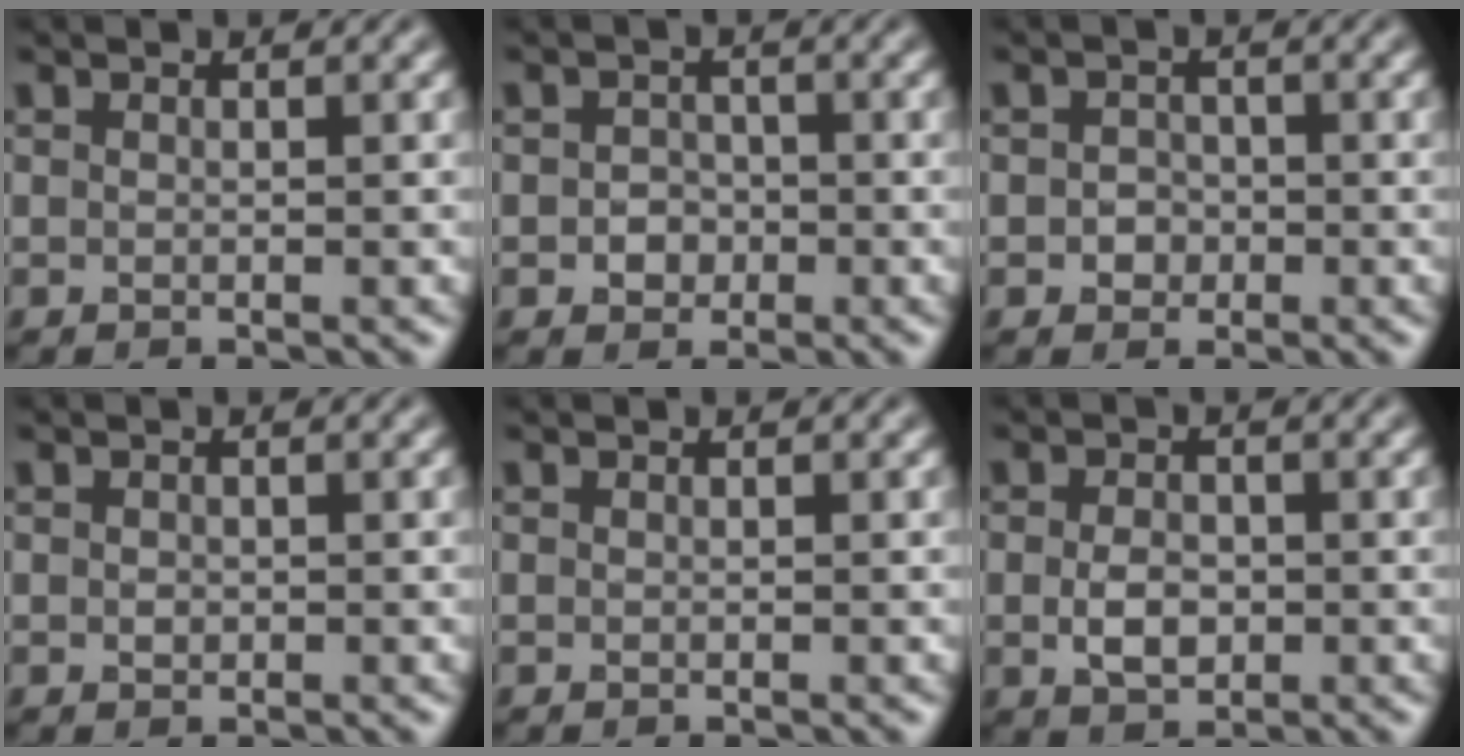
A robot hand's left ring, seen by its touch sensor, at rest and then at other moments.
{"total": 1.8, "force": [-0.5, 1.6, 0.7], "torque": [-0.007, -0.001, -0.011]}
{"total": 1.5, "force": [-0.3, 1.3, 0.5], "torque": [-0.003, -0.001, -0.008]}
{"total": 0.6, "force": [0.0, 0.5, 0.3], "torque": [-0.004, -0.003, 0.000]}
{"total": 0.0}
{"total": 2.8, "force": [-0.4, 1.9, 2.0], "torque": [-0.040, -0.003, -0.008]}